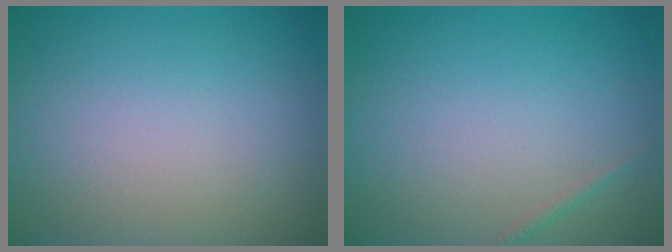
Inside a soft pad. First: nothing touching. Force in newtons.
{"total": 0.6, "press": 0.6, "slide": 0.0}